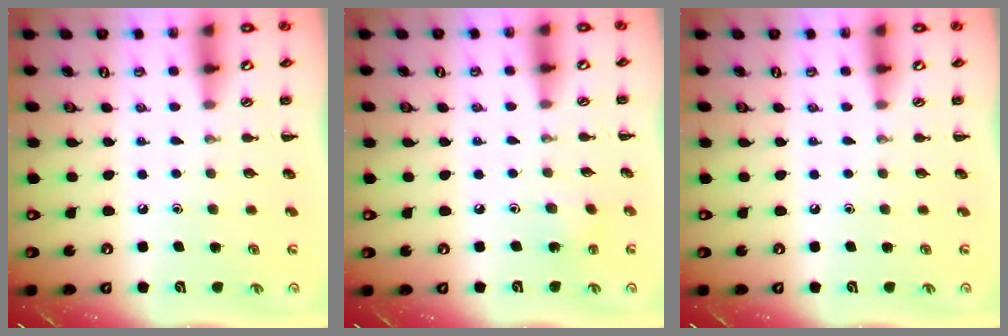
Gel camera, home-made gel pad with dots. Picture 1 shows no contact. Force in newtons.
{"total": 3.2, "press": 3.0, "slide": 1.0}
{"total": 0.0}